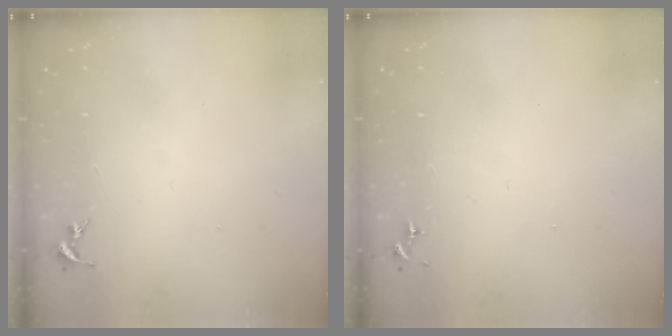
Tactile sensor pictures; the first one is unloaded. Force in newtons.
{"total": 0.0}